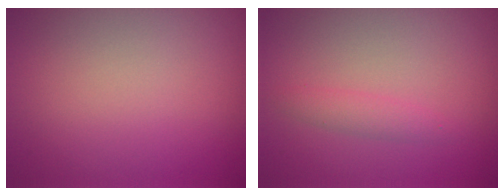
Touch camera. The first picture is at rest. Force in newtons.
{"total": 1.3, "press": 1.3, "slide": 0.1}